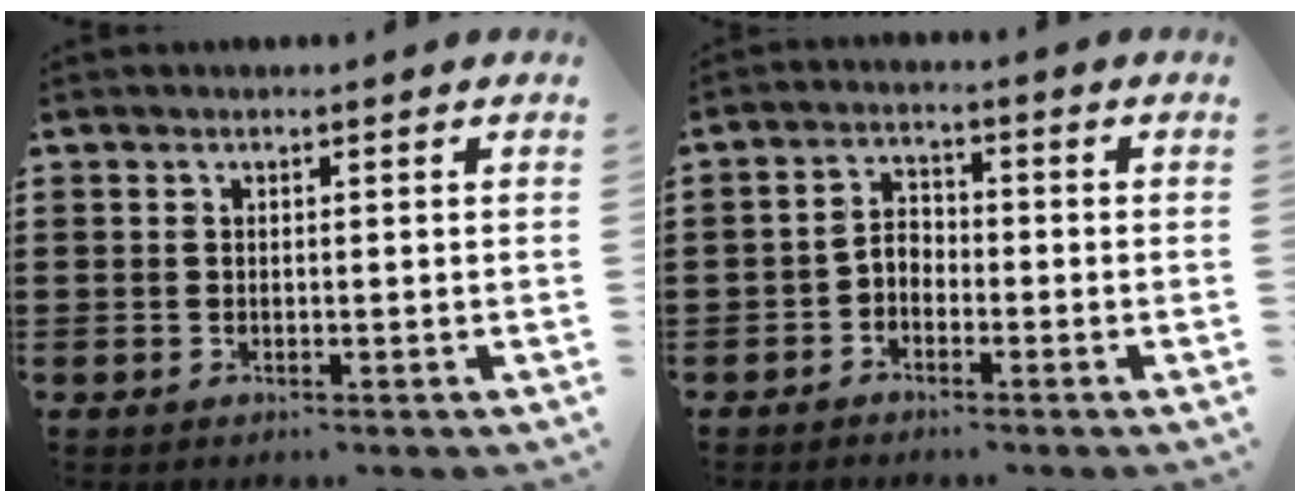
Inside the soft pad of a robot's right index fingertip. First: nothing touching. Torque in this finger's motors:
{"motor_torque": [0.48, -0.43, 0.24, 0.05]}